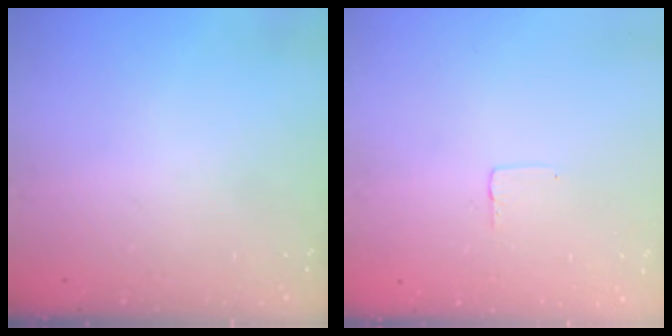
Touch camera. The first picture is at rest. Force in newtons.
{"total": 2.5, "press": 2.5, "slide": 0.1}